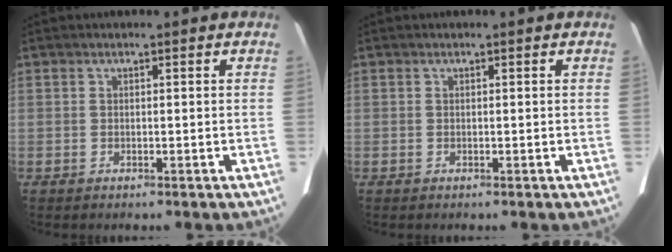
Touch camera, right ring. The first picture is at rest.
{"total": 0.0}